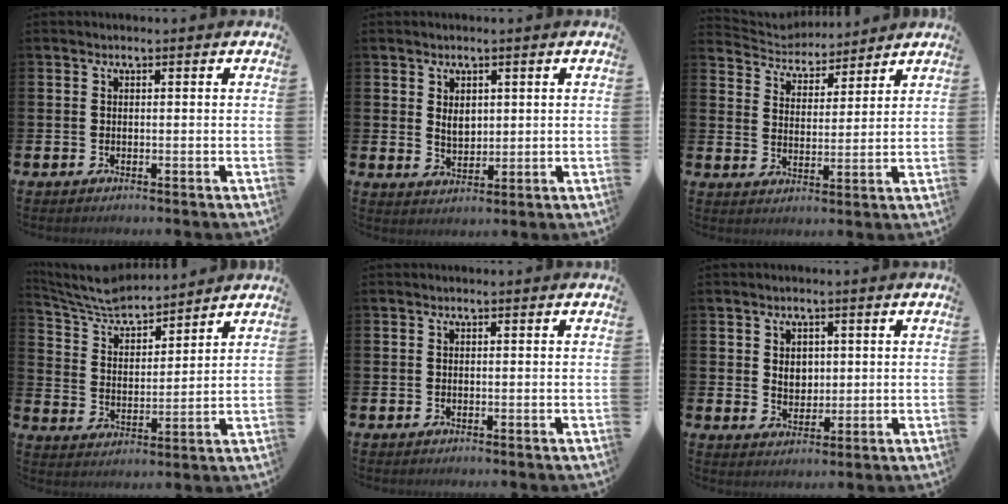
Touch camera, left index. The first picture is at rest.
{"total": 2.5, "force": [1.4, 1.6, 1.3], "torque": [-0.006, -0.003, 0.019]}
{"total": 4.8, "force": [4.5, 1.4, 0.1], "torque": [-0.025, -0.031, 0.076]}
{"total": 6.4, "force": [6.2, 1.2, 1.2], "torque": [-0.053, -0.042, 0.106]}
{"total": 0.0}
{"total": 2.7, "force": [1.3, 2.1, 1.1], "torque": [-0.006, 0.001, 0.017]}